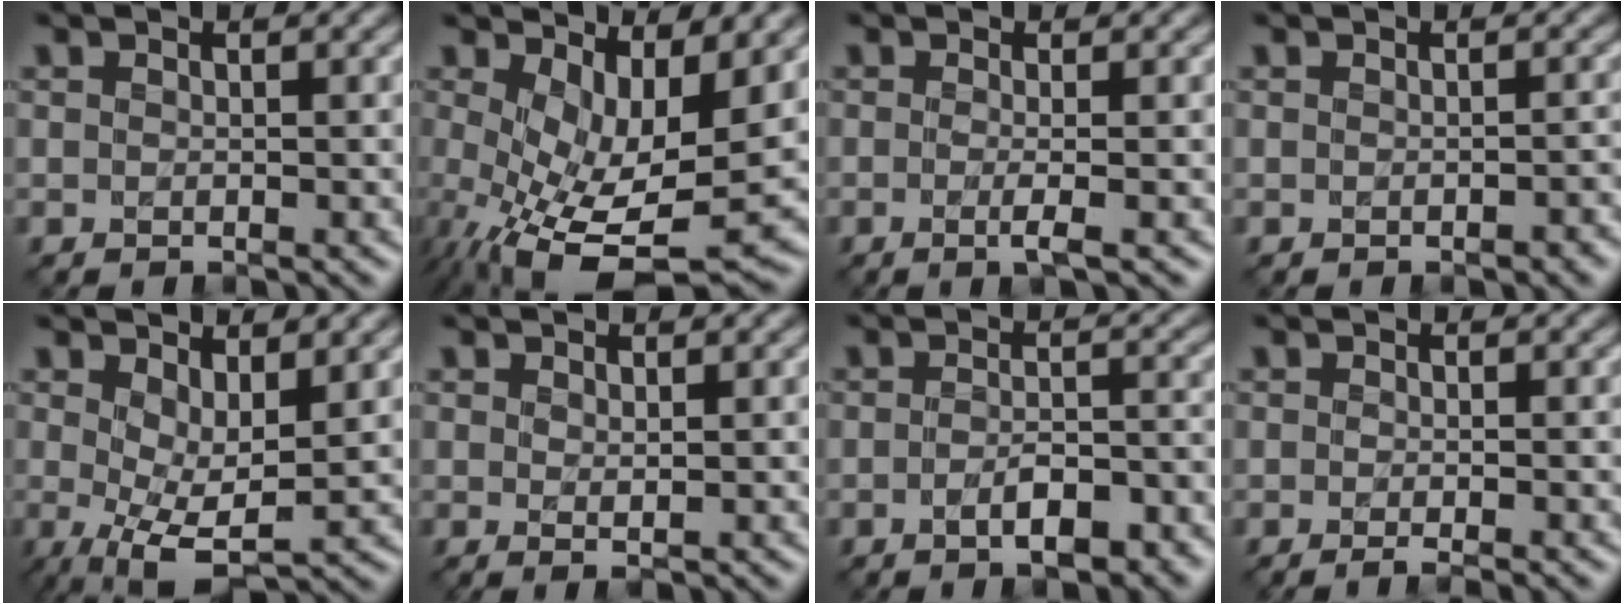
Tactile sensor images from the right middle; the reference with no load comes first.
{"total": 10.7, "force": [-0.6, 4.7, 9.6], "torque": [-0.173, -0.036, 0.004]}
{"total": 1.8, "force": [-0.4, 0.3, 1.7], "torque": [-0.030, -0.007, -0.011]}
{"total": 1.2, "force": [-0.6, 0.5, 0.9], "torque": [-0.019, -0.002, -0.006]}
{"total": 6.0, "force": [0.6, 2.5, 5.4], "torque": [-0.109, -0.012, 0.013]}
{"total": 0.7, "force": [0.4, 0.0, 0.6], "torque": [-0.013, -0.003, 0.009]}
{"total": 4.6, "force": [-2.4, 1.5, 3.6], "torque": [-0.061, 0.001, -0.034]}
{"total": 1.2, "force": [-0.5, 0.2, 1.1], "torque": [-0.017, -0.009, -0.010]}